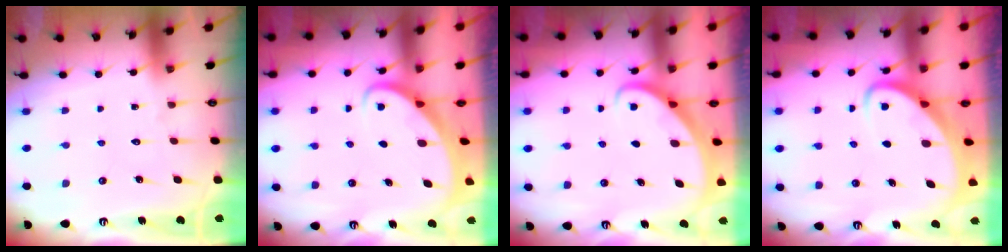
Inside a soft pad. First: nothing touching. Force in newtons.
{"total": 3.1, "press": 3.1, "slide": 0.4}
{"total": 2.5, "press": 2.5, "slide": 0.2}
{"total": 3.5, "press": 3.5, "slide": 0.4}